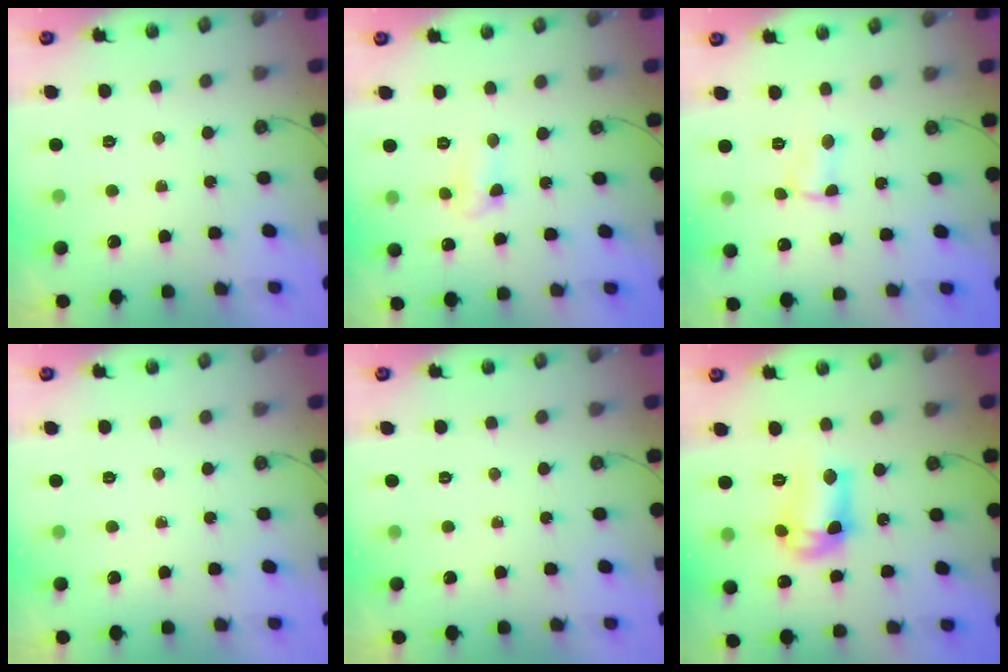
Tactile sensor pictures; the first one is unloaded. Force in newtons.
{"total": 4.0, "press": 4.0, "slide": 0.6}
{"total": 1.7, "press": 1.7, "slide": 0.3}
{"total": 0.0}
{"total": 0.0}
{"total": 12.5, "press": 11.9, "slide": 3.9}